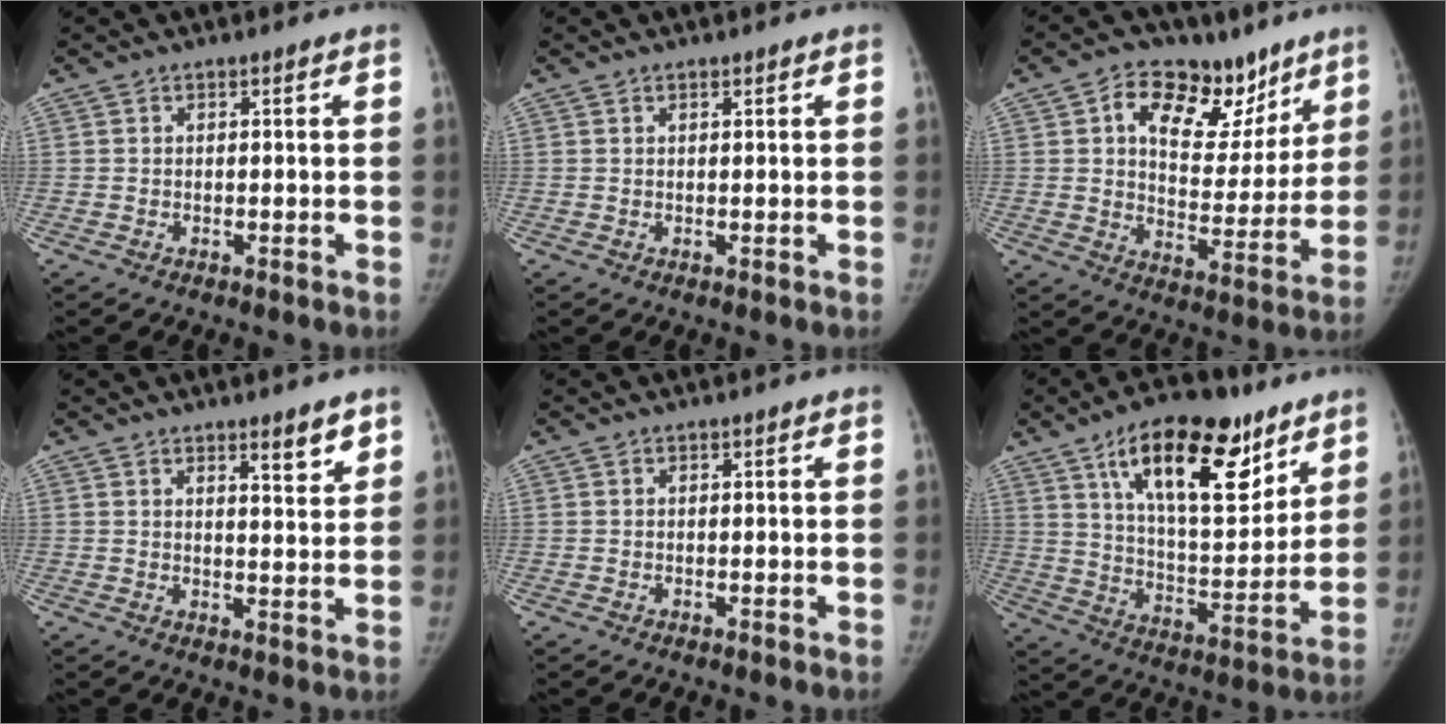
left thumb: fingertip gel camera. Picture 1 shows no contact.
{"total": 0.7, "force": [0.5, 0.2, 0.4], "torque": [-0.007, -0.002, 0.008]}
{"total": 19.1, "force": [10.0, 11.4, 11.6], "torque": [-0.113, -0.031, 0.152]}
{"total": 5.2, "force": [3.5, 1.3, 3.6], "torque": [-0.039, -0.026, 0.050]}
{"total": 0.0}
{"total": 23.3, "force": [13.2, 9.9, 16.4], "torque": [-0.218, -0.051, 0.221]}